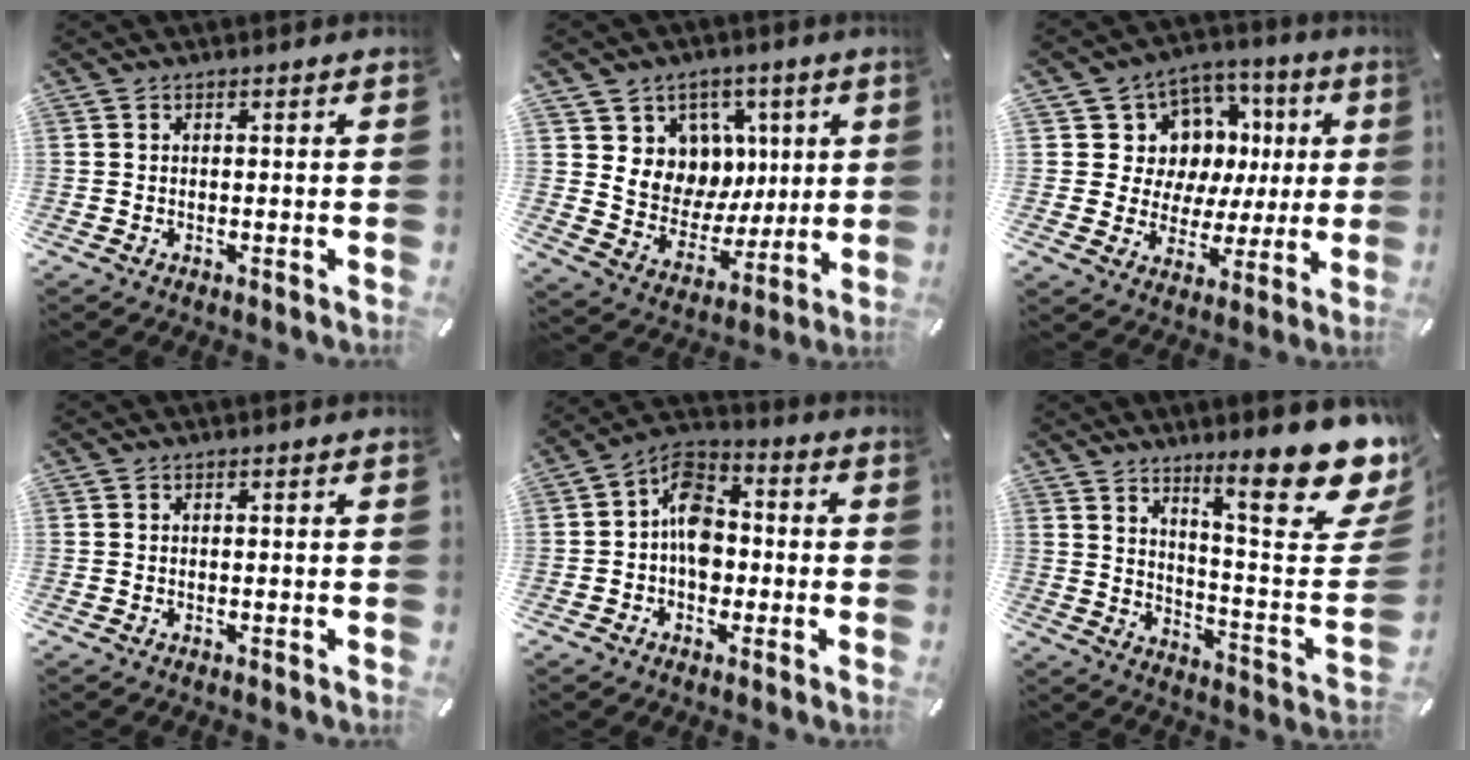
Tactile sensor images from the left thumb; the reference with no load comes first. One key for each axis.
{"total": 10.9, "fx": 3.2, "fy": 10.3, "fz": 1.3, "tx": -0.009, "ty": -0.055, "tz": 0.066}
{"total": 11.1, "fx": 1.7, "fy": 10.7, "fz": 2.1, "tx": -0.024, "ty": -0.027, "tz": 0.040}
{"total": 0.0}
{"total": 9.8, "fx": -1.2, "fy": 7.4, "fz": 6.3, "tx": -0.112, "ty": 0.014, "tz": -0.021}
{"total": 21.0, "fx": 14.2, "fy": 5.5, "fz": 14.4, "tx": -0.203, "ty": -0.109, "tz": 0.228}